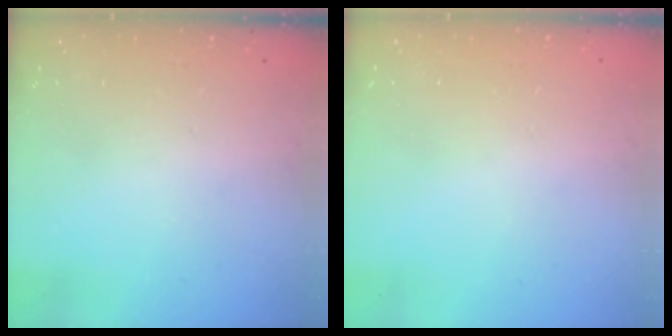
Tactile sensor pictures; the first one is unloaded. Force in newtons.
{"total": 0.8, "press": 0.8, "slide": 0.1}